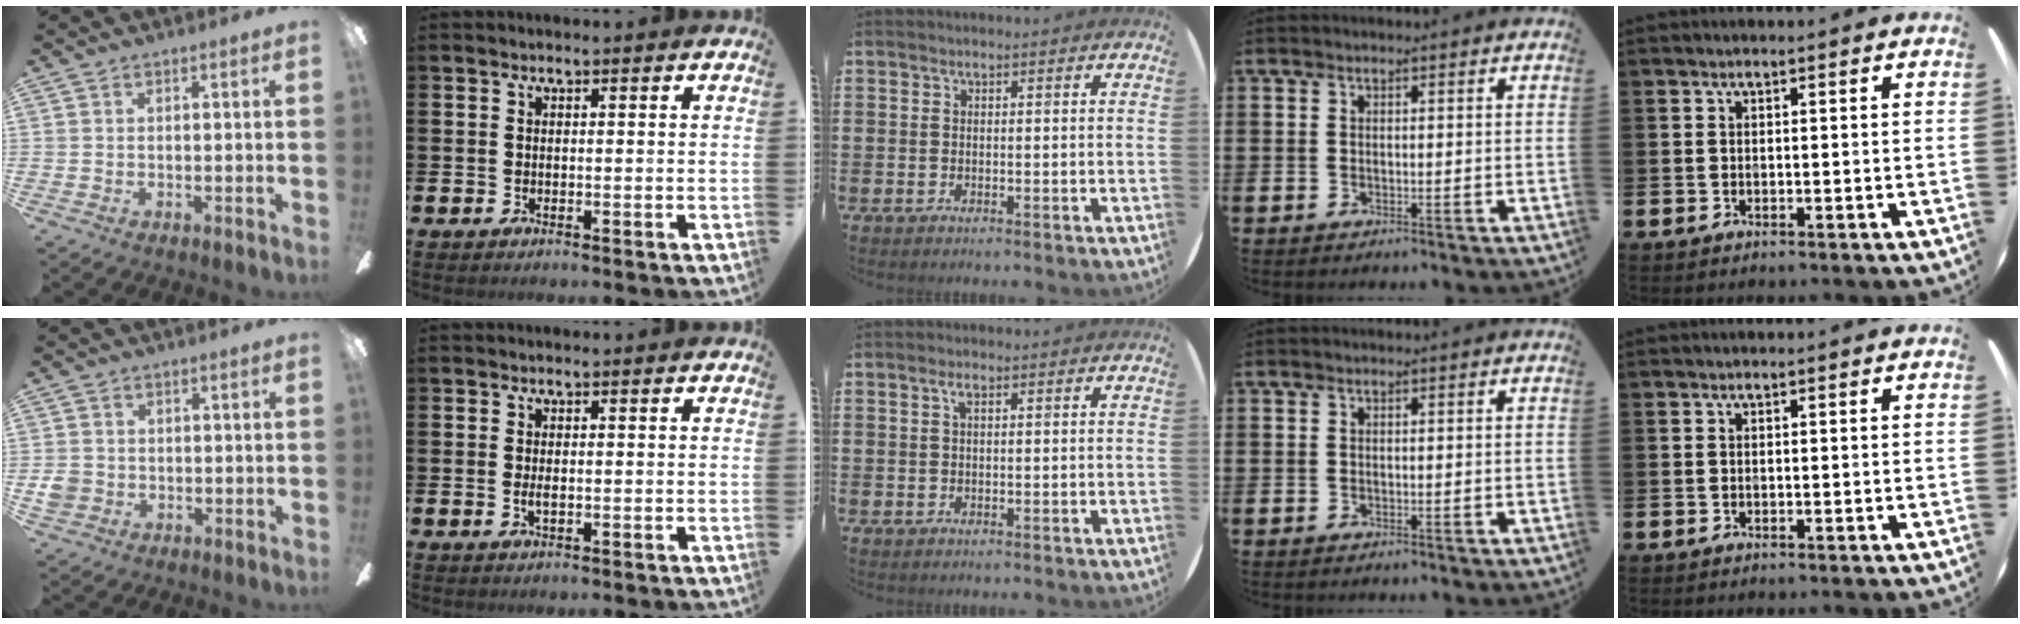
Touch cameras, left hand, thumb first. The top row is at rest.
{"thumb": {"total": 3.7, "force": [-0.5, 3.5, 1.2], "torque": [-0.006, 0.004, -0.011]}, "index": {"total": 1.1, "force": [-0.1, 0.4, 1.0], "torque": [-0.020, 0.002, -0.003]}, "middle": {"total": 1.2, "force": [0.5, 0.4, 1.1], "torque": [-0.022, 0.005, 0.008]}}